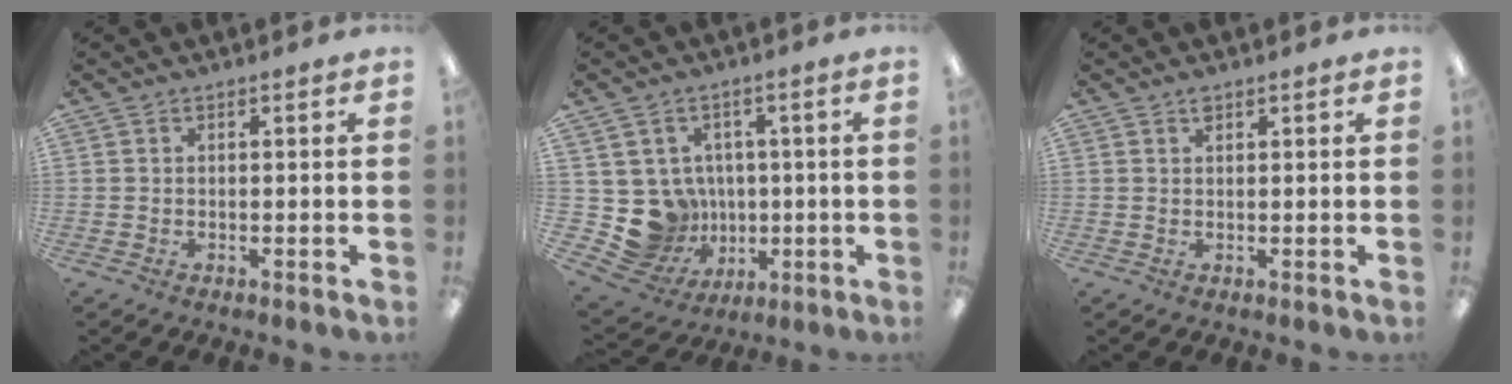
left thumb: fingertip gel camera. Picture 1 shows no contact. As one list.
[{"total": 10.4, "force": [-0.3, 10.1, 2.2], "torque": [-0.084, -0.006, 0.009]}, {"total": 1.2, "force": [0.8, 0.5, 0.7], "torque": [-0.015, 0.002, 0.015]}]